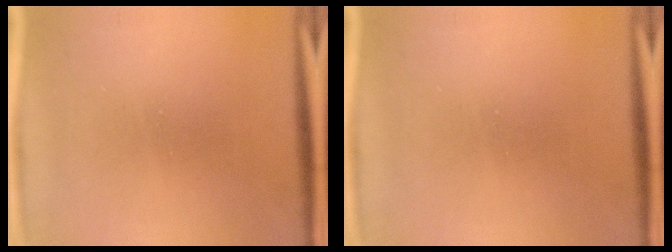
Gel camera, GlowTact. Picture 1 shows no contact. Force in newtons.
{"total": 0.0}